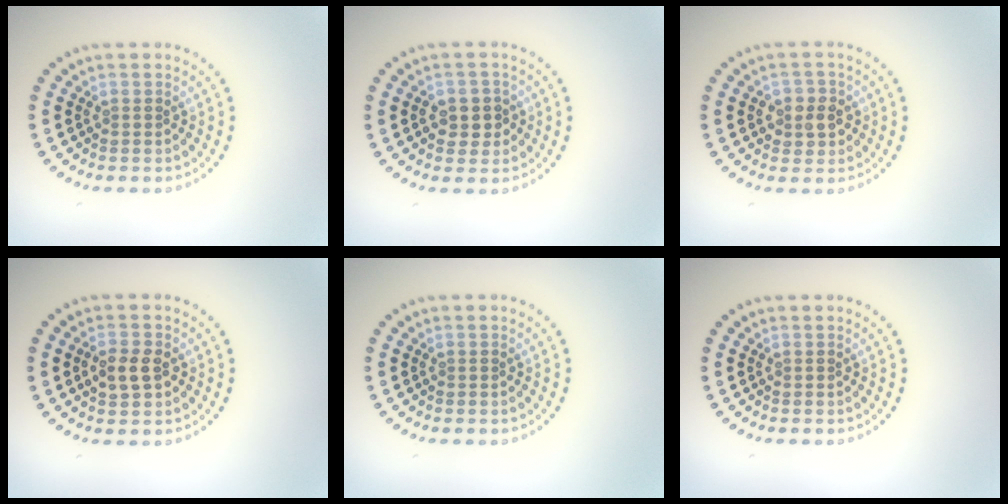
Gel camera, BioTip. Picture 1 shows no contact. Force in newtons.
{"total": 2.5, "press": 2.4, "slide": 0.3}
{"total": 2.4, "press": 2.3, "slide": 0.5}
{"total": 2.6, "press": 2.6, "slide": 0.0}
{"total": 0.0}
{"total": 0.0}